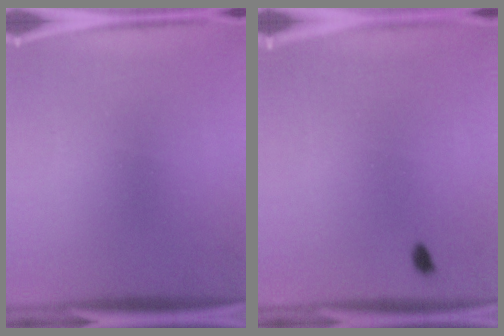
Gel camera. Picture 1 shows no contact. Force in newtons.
{"total": 0.7}